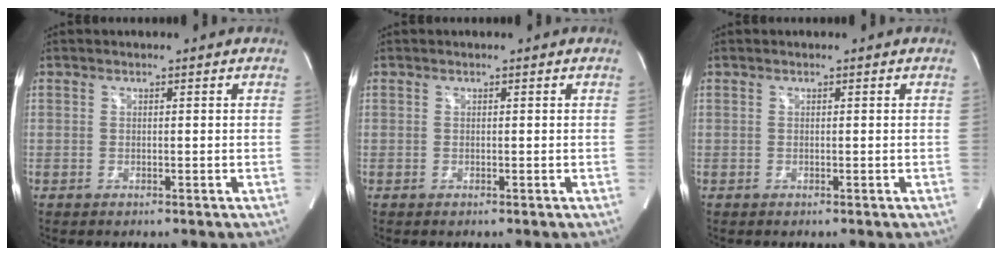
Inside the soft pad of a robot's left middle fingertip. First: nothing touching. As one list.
[{"total": 0.0}, {"total": 0.0}]